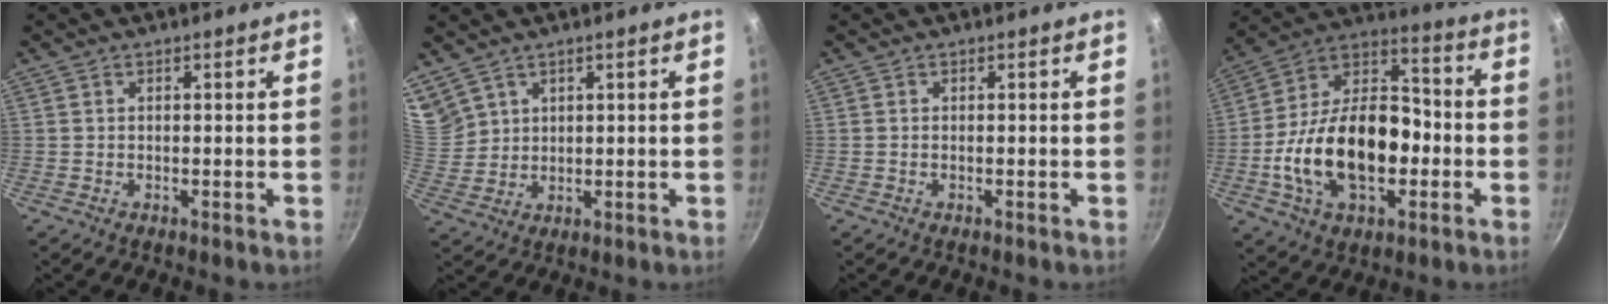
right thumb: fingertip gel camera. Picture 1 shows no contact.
{"total": 8.1, "force": [5.9, 5.1, 2.1], "torque": [-0.028, -0.009, 0.135]}
{"total": 0.0}
{"total": 23.1, "force": [-4.7, 14.2, 17.6], "torque": [-0.283, 0.050, -0.086]}